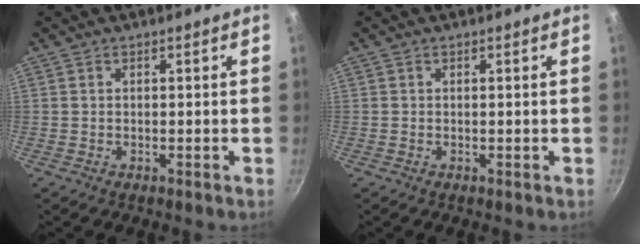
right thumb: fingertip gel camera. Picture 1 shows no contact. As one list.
[{"total": 0.0}]